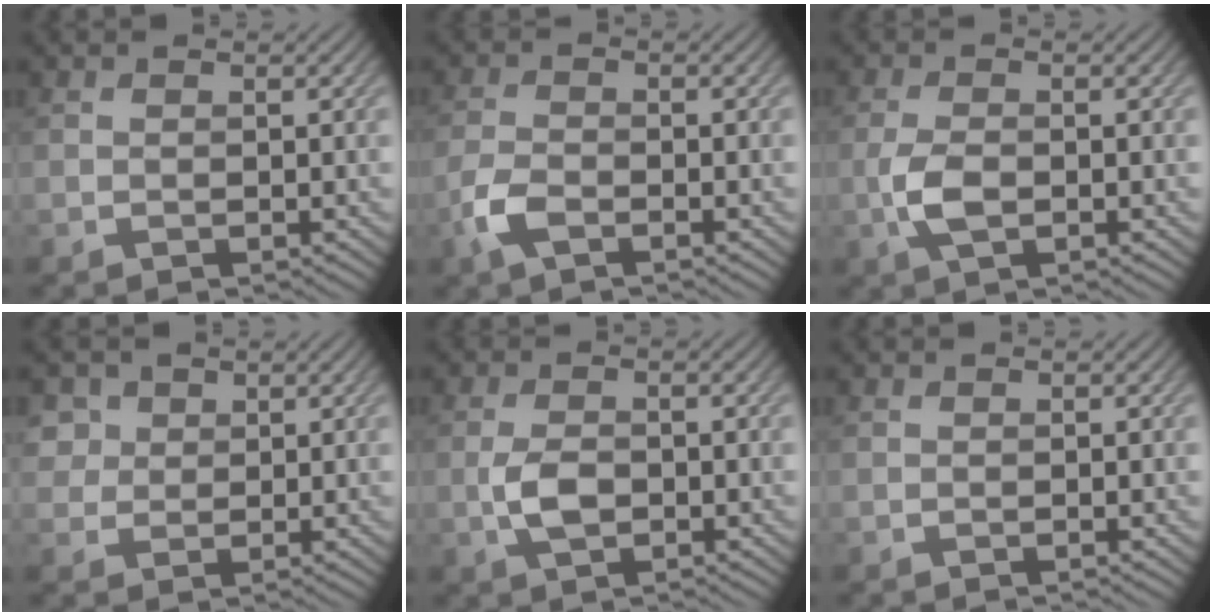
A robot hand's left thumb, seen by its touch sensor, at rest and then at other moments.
{"total": 3.6, "force": [-2.1, 1.5, 2.6], "torque": [-0.067, -0.001, -0.052]}
{"total": 3.5, "force": [-0.9, 1.5, 3.0], "torque": [-0.071, -0.002, -0.024]}
{"total": 2.9, "force": [1.4, 2.4, 0.7], "torque": [-0.027, -0.005, 0.034]}
{"total": 3.3, "force": [-0.8, 1.8, 2.6], "torque": [-0.057, 0.000, -0.018]}
{"total": 0.0}